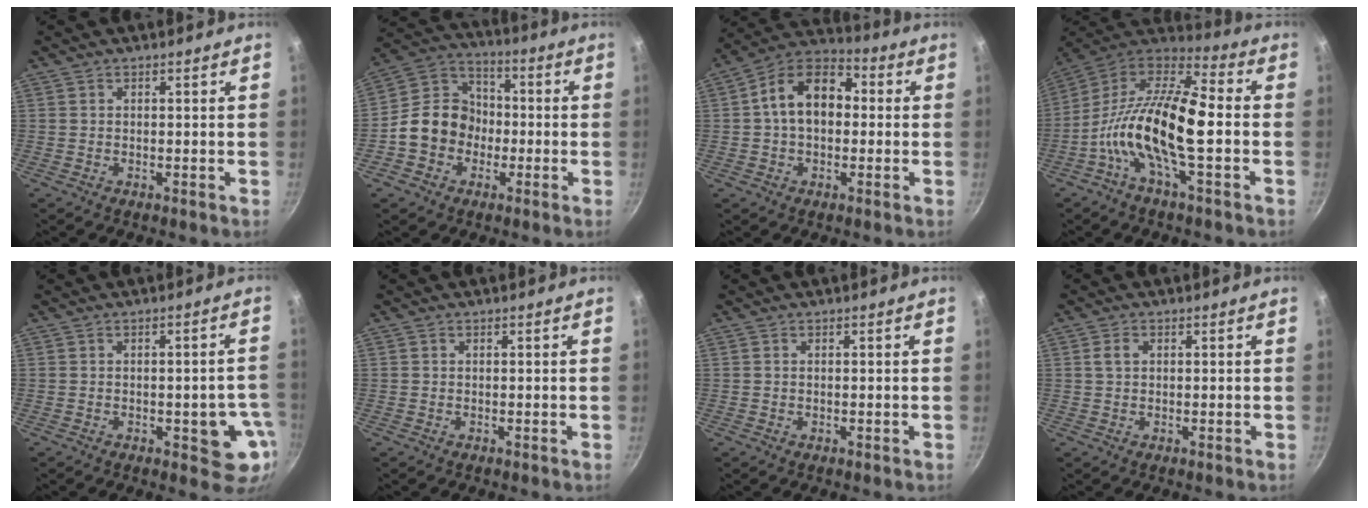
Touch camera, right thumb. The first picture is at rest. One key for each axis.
{"total": 12.2, "fx": -2.6, "fy": 10.5, "fz": 5.6, "tx": -0.057, "ty": 0.042, "tz": -0.066}
{"total": 13.5, "fx": 1.0, "fy": 9.3, "fz": 9.7, "tx": -0.125, "ty": 0.036, "tz": -0.005}
{"total": 19.0, "fx": -3.2, "fy": 7.0, "fz": 17.4, "tx": -0.323, "ty": 0.038, "tz": -0.082}
{"total": 8.6, "fx": -2.4, "fy": 4.0, "fz": 7.2, "tx": -0.037, "ty": 0.012, "tz": -0.028}
{"total": 0.0}
{"total": 0.0}
{"total": 2.1, "fx": 0.5, "fy": 1.5, "fz": 1.4, "tx": -0.024, "ty": 0.005, "tz": 0.009}